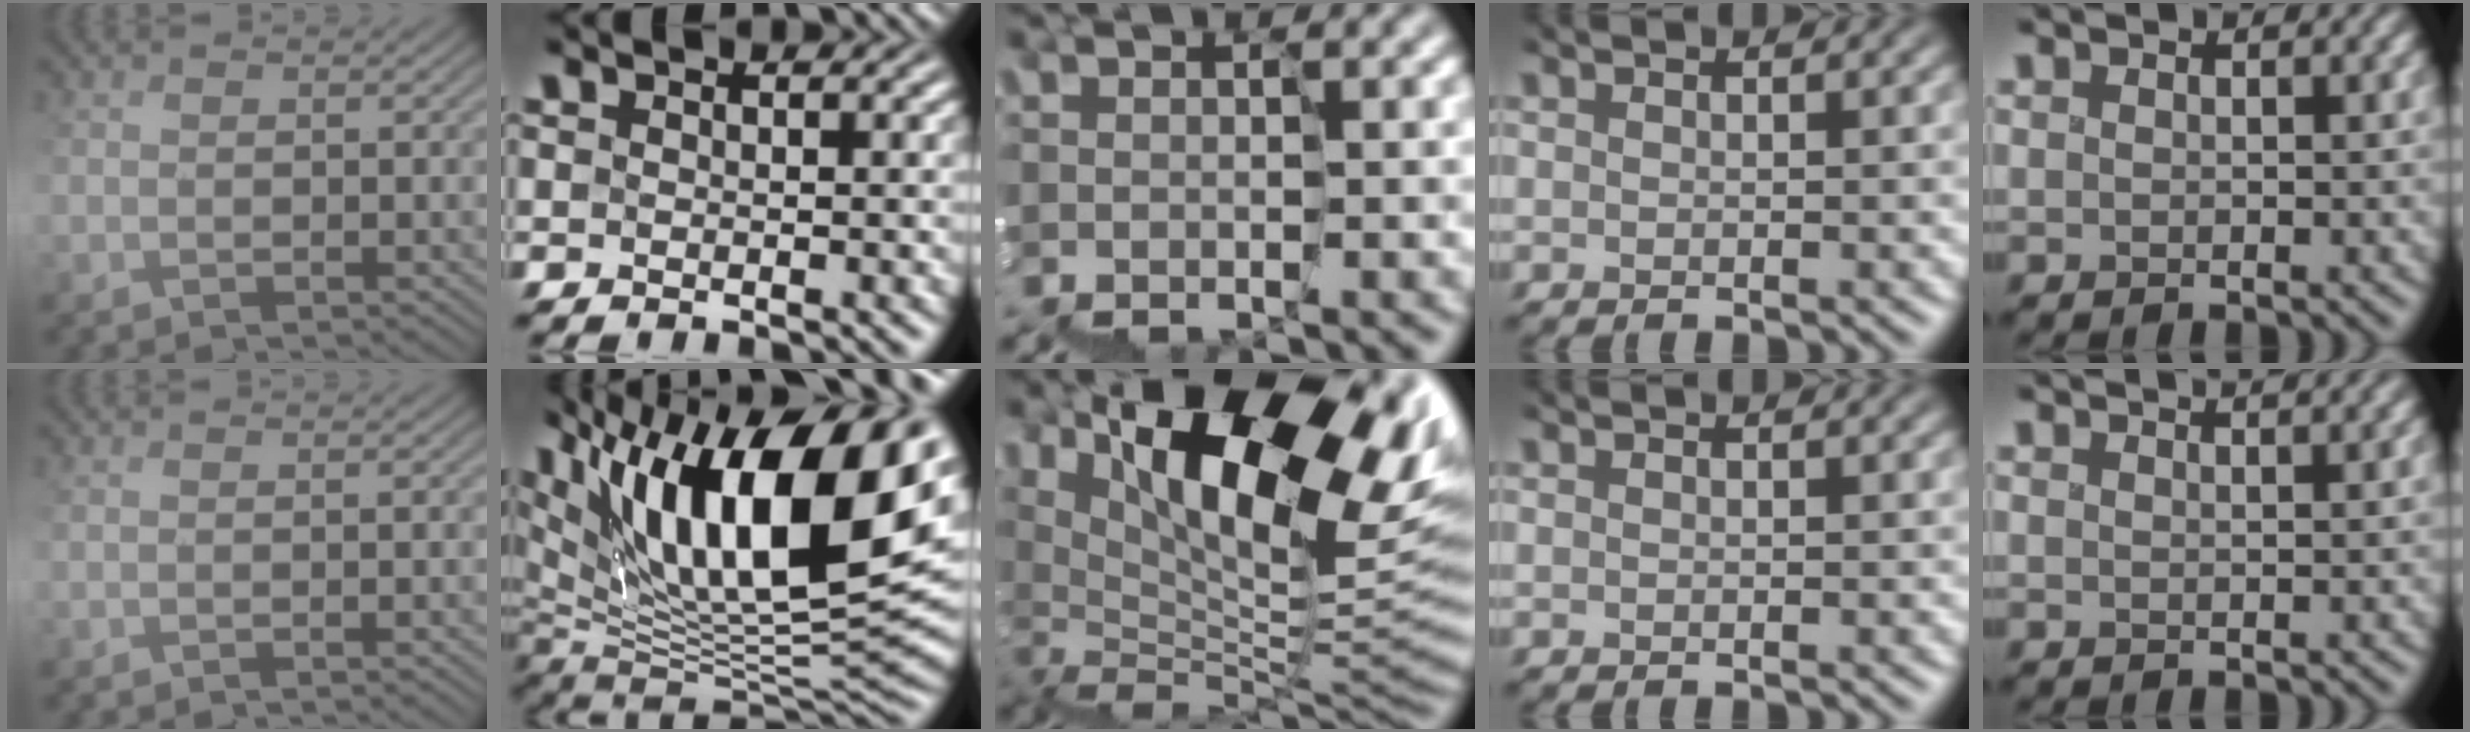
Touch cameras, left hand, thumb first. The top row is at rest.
{"thumb": {"total": 1.4, "force": [-0.5, 0.3, 1.3], "torque": [-0.011, 0.000, 0.010]}, "index": {"total": 18.1, "force": [7.5, 7.7, 14.6], "torque": [-0.237, 0.025, 0.127]}, "middle": {"total": 13.8, "force": [6.2, 6.2, 10.7], "torque": [-0.188, 0.006, 0.120]}, "little": {"total": 2.8, "force": [2.3, 0.9, 1.5], "torque": [0.007, 0.017, 0.008]}}